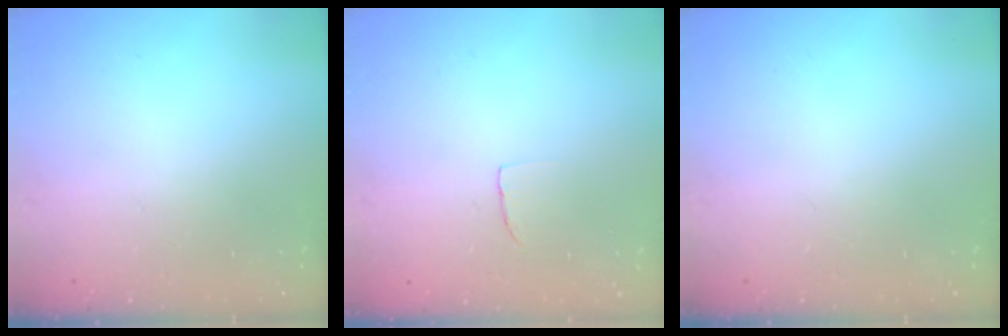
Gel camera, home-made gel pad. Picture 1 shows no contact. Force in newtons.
{"total": 3.1, "press": 3.0, "slide": 0.3}
{"total": 0.0}